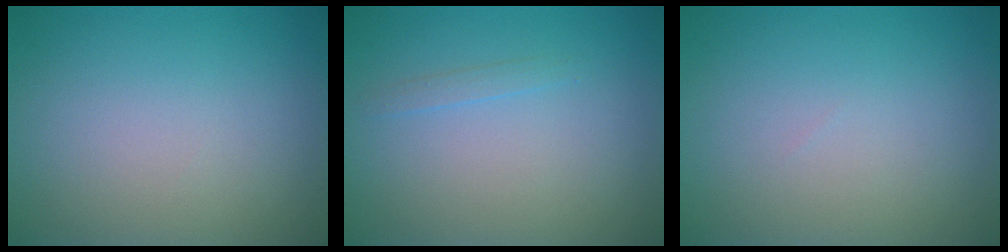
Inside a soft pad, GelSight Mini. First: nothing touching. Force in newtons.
{"total": 0.7, "press": 0.7, "slide": 0.0}
{"total": 0.0}